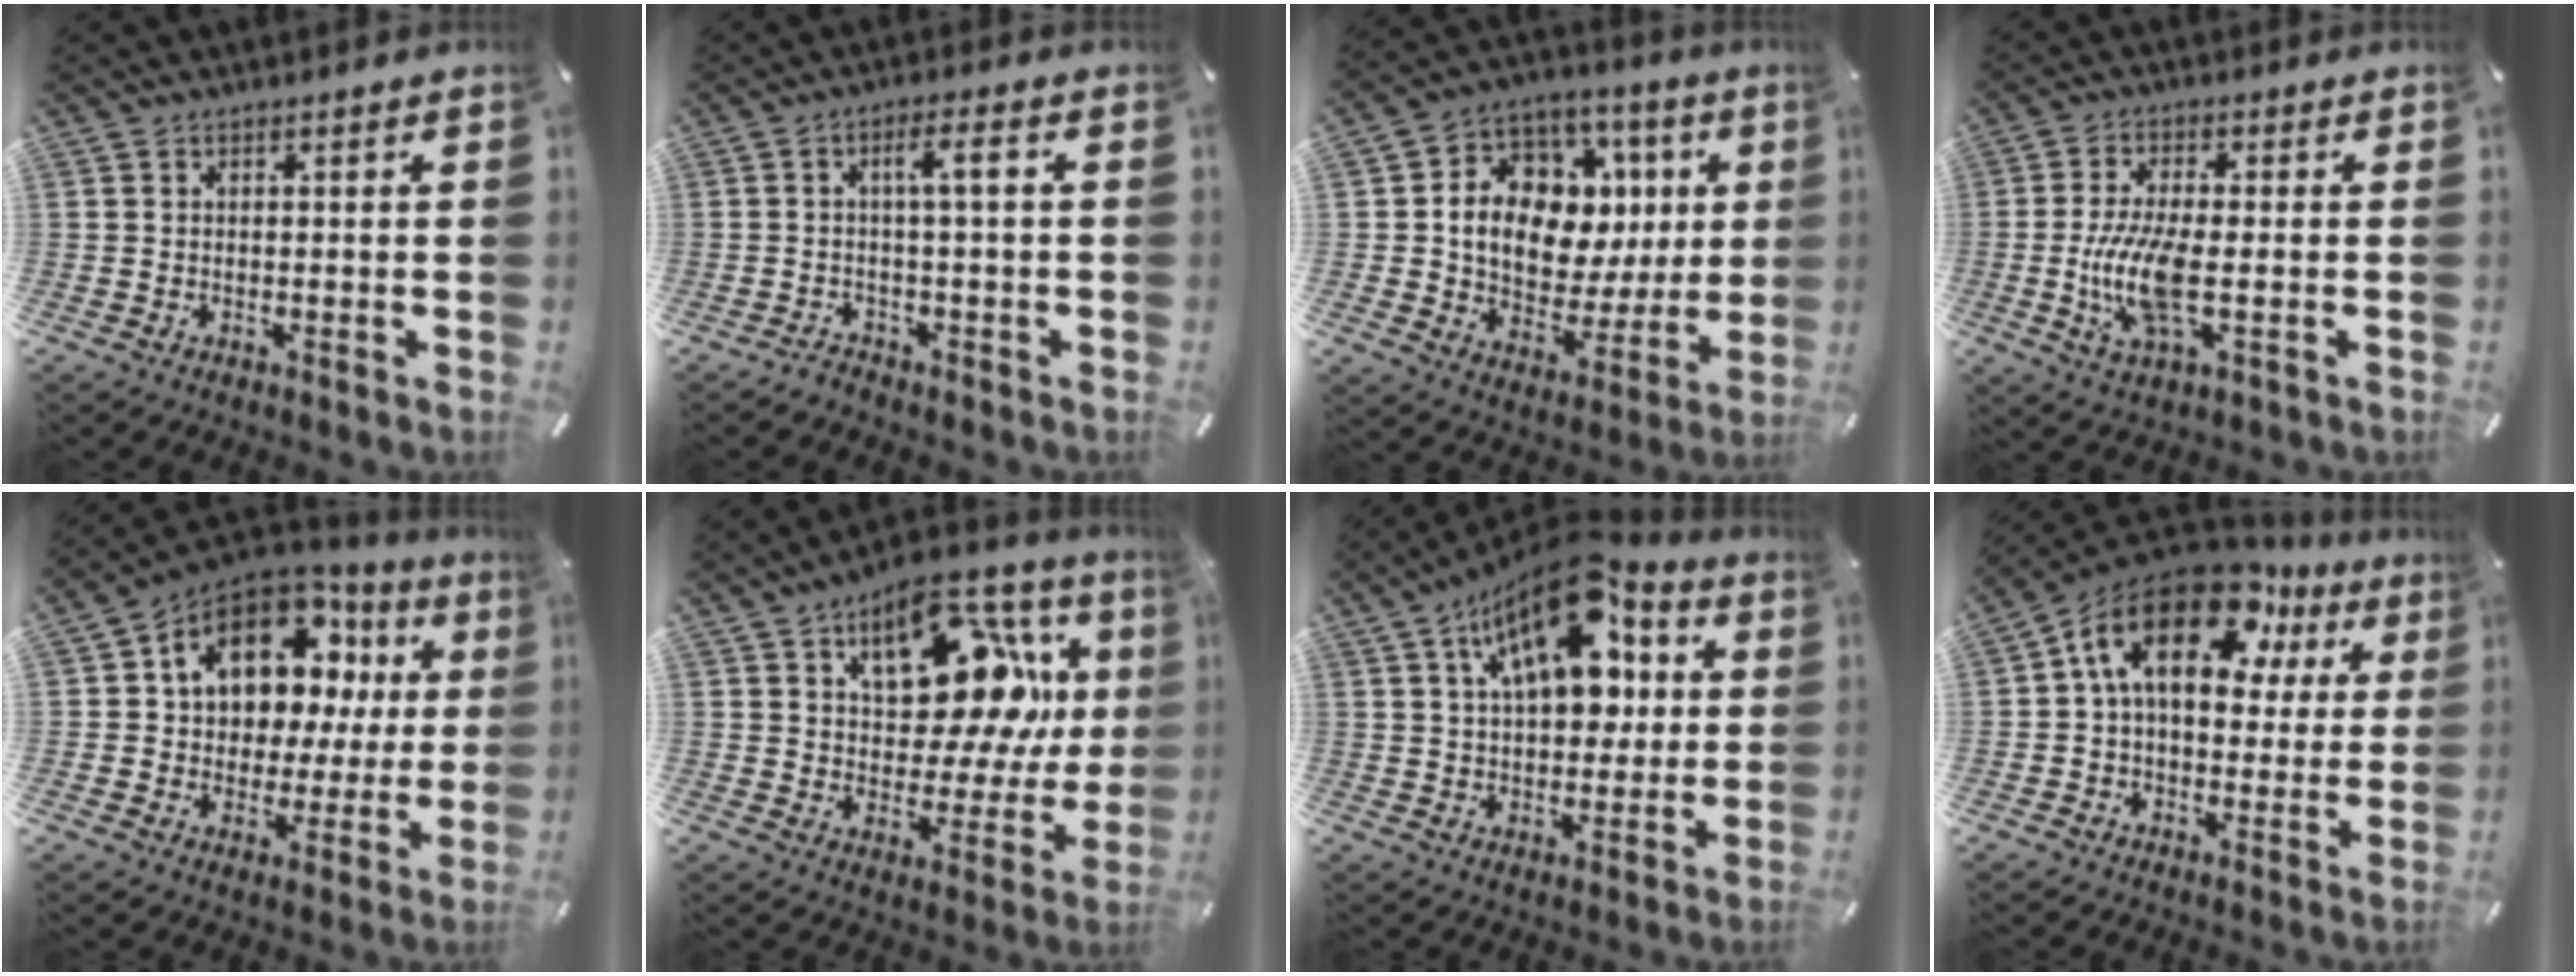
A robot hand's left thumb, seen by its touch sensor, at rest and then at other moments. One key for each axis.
{"total": 4.1, "fx": -0.5, "fy": 0.5, "fz": 4.0, "tx": -0.079, "ty": 0.011, "tz": -0.015}
{"total": 14.1, "fx": 1.4, "fy": 11.5, "fz": 8.1, "tx": -0.131, "ty": -0.007, "tz": 0.034}
{"total": 10.6, "fx": -1.7, "fy": 3.7, "fz": 9.9, "tx": -0.209, "ty": -0.015, "tz": -0.030}
{"total": 15.0, "fx": 6.6, "fy": 10.7, "fz": 8.2, "tx": -0.138, "ty": -0.039, "tz": 0.119}
{"total": 20.9, "fx": 8.5, "fy": 12.0, "fz": 14.8, "tx": -0.204, "ty": -0.044, "tz": 0.142}
{"total": 17.7, "fx": 7.0, "fy": 10.0, "fz": 12.9, "tx": -0.196, "ty": -0.027, "tz": 0.118}
{"total": 19.0, "fx": 7.3, "fy": 11.3, "fz": 13.4, "tx": -0.240, "ty": -0.025, "tz": 0.122}